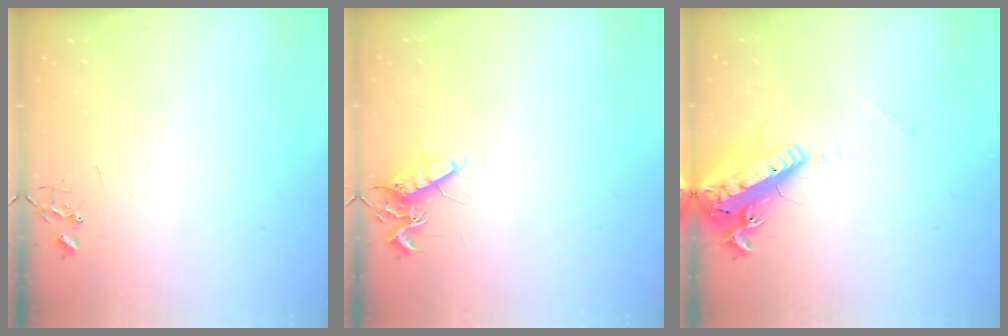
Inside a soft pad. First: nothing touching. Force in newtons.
{"total": 11.1, "press": 11.1, "slide": 0.3}
{"total": 18.1, "press": 17.7, "slide": 3.6}